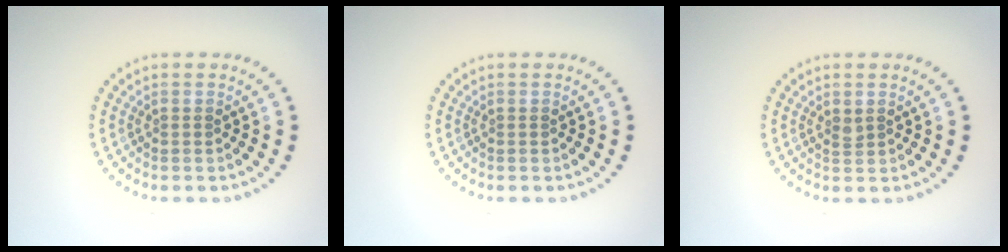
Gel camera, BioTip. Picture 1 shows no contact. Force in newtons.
{"total": 0.0}
{"total": 0.6, "press": 0.5, "slide": 0.3}